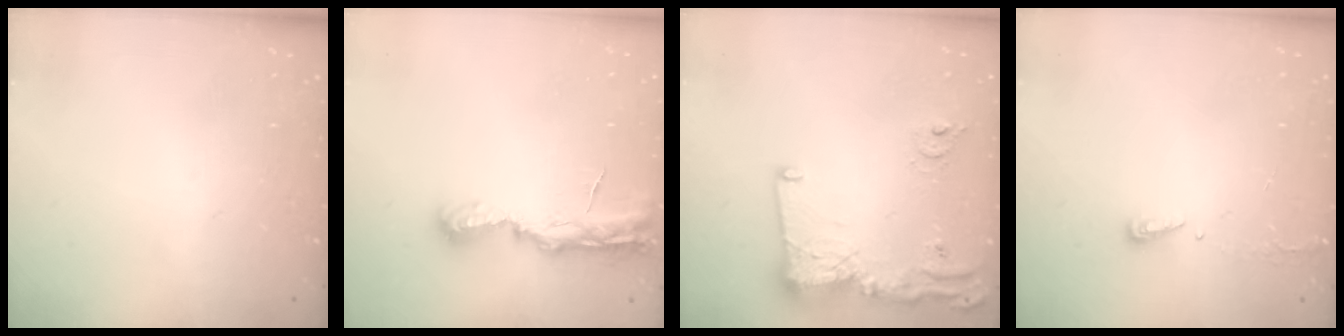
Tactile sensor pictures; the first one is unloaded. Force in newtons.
{"total": 8.0, "press": 8.0, "slide": 0.8}
{"total": 15.0, "press": 14.9, "slide": 1.6}
{"total": 3.2, "press": 3.2, "slide": 0.6}